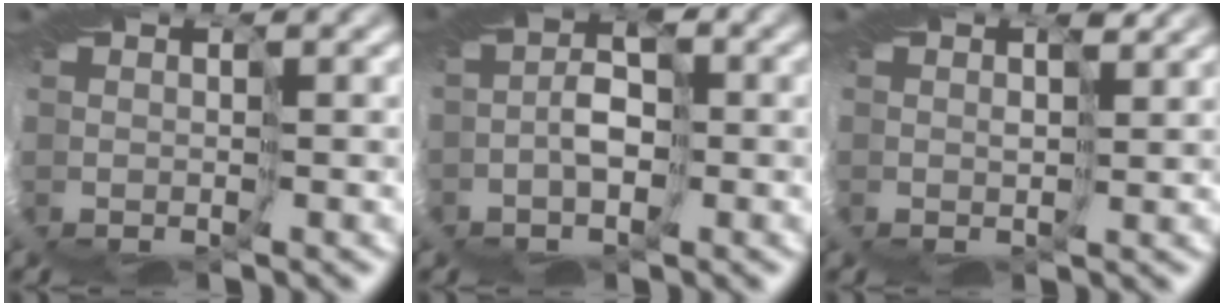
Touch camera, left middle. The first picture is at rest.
{"total": 3.2, "force": [-1.2, 1.8, 2.3], "torque": [-0.057, 0.003, -0.027]}
{"total": 2.5, "force": [1.8, 1.2, 1.2], "torque": [-0.026, 0.010, 0.017]}